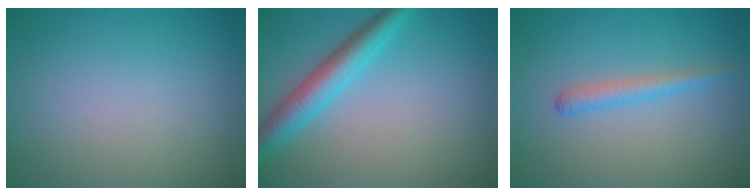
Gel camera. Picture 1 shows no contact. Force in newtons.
{"total": 4.2, "press": 4.2, "slide": 0.1}
{"total": 1.8, "press": 1.8, "slide": 0.1}